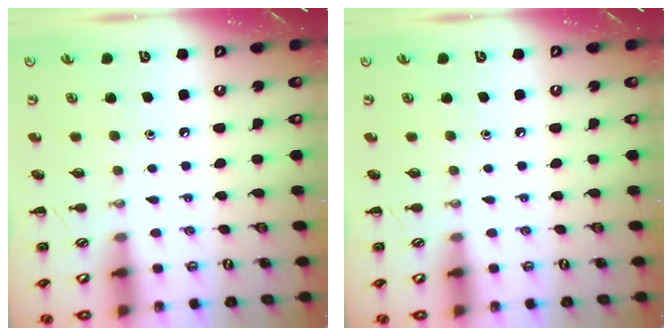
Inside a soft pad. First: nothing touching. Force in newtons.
{"total": 0.0}